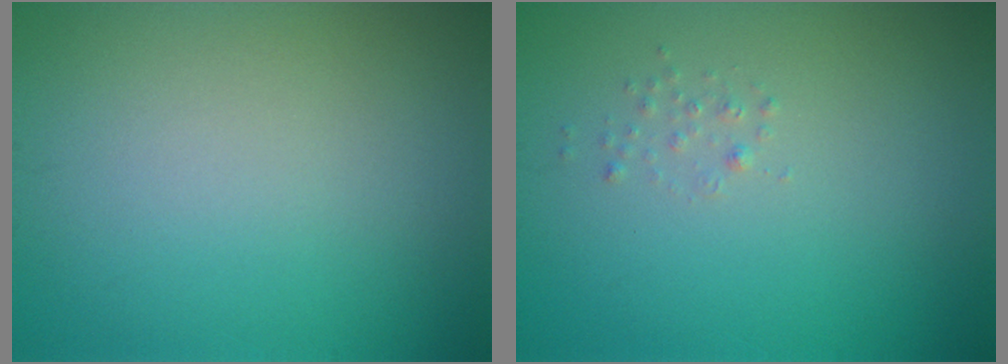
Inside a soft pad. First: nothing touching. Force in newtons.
{"total": 0.6, "press": 0.6, "slide": 0.0}